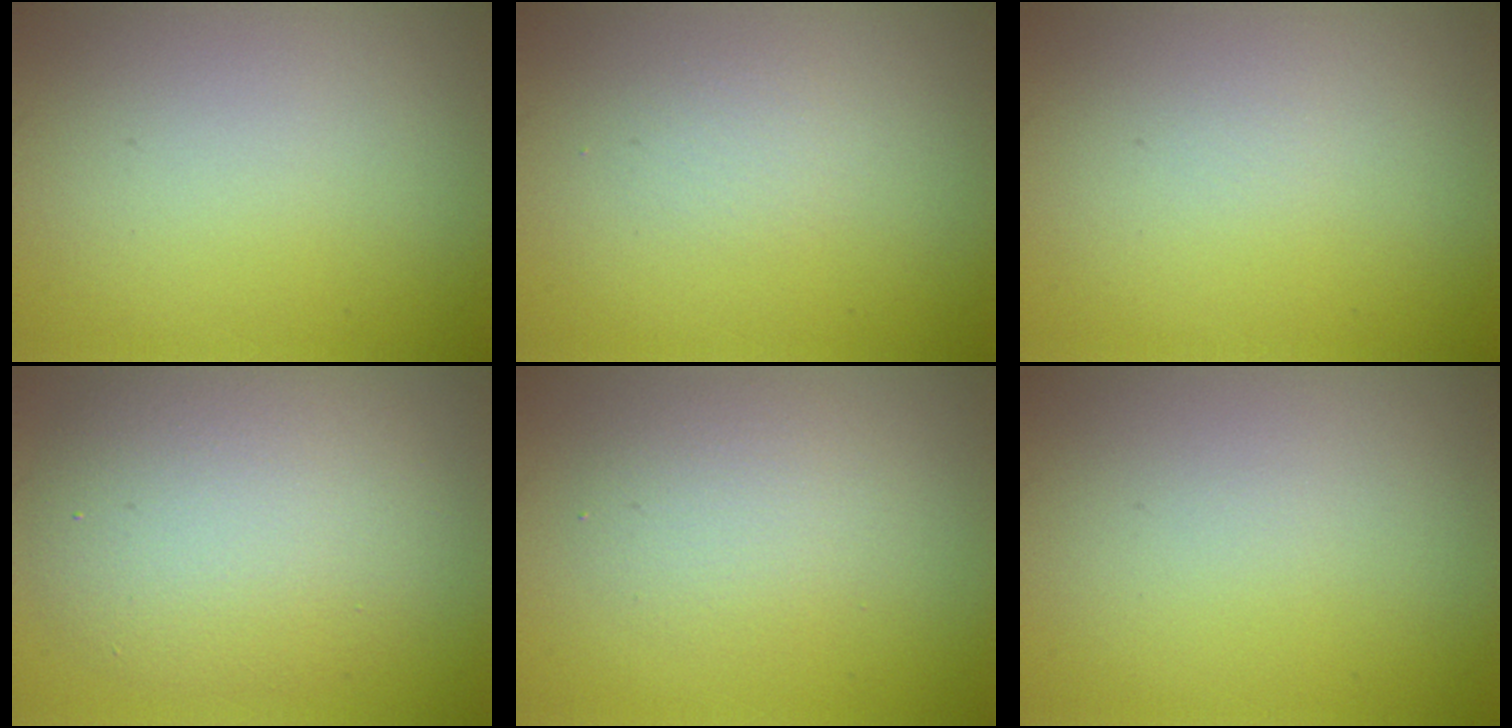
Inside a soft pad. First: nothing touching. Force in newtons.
{"total": 1.1, "press": 1.1, "slide": 0.0}
{"total": 0.0}
{"total": 7.3, "press": 7.3, "slide": 0.6}
{"total": 2.6, "press": 2.6, "slide": 0.2}
{"total": 0.0}